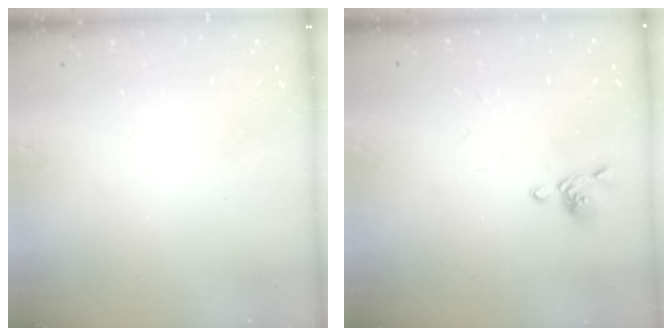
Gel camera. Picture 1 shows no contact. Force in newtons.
{"total": 3.8, "press": 3.8, "slide": 0.6}